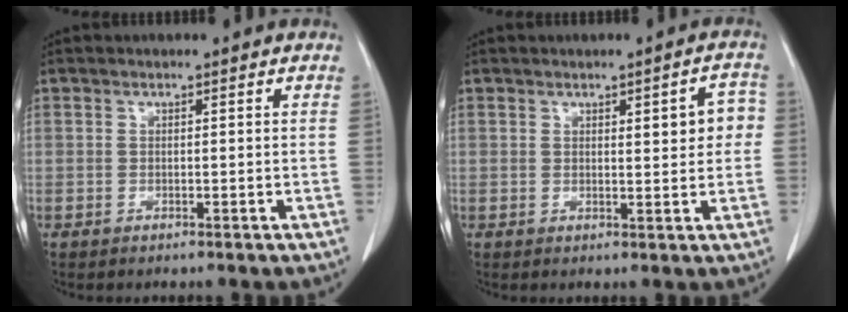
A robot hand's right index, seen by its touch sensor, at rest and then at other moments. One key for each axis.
{"total": 4.5, "fx": 0.8, "fy": 1.4, "fz": 4.2, "tx": -0.046, "ty": 0.011, "tz": 0.010}